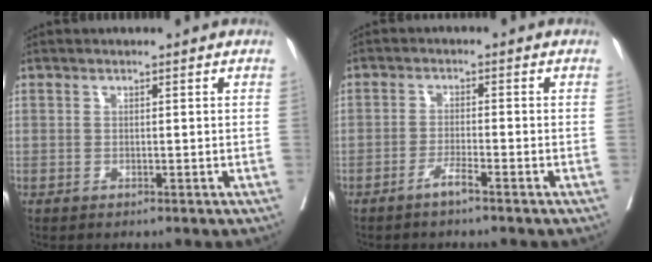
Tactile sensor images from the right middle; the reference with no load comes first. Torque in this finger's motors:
{"motor_torque": [0.37, -0.34, 0.04, 0.05]}